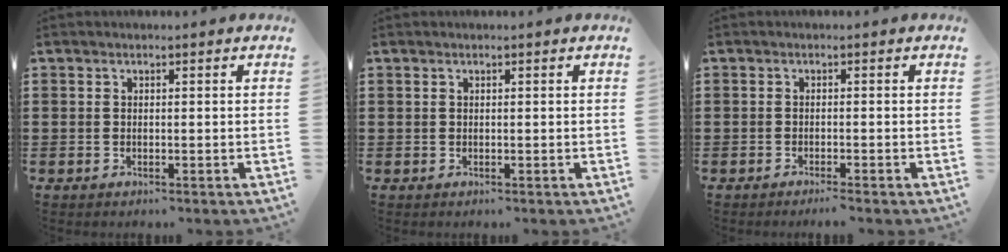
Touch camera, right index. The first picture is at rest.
{"total": 0.0}
{"total": 1.1, "force": [-0.9, -0.3, 0.4], "torque": [-0.009, -0.003, -0.017]}